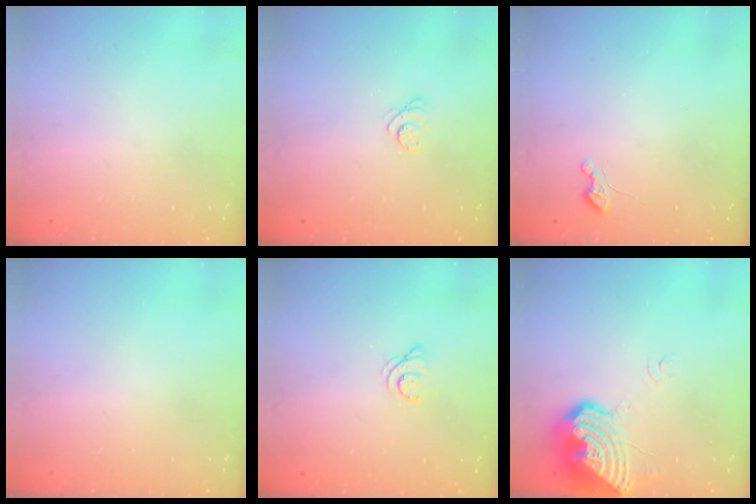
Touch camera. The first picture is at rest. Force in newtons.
{"total": 2.7, "press": 2.7, "slide": 0.3}
{"total": 3.7, "press": 3.6, "slide": 0.5}
{"total": 0.0}
{"total": 2.5, "press": 2.5, "slide": 0.3}
{"total": 15.5, "press": 15.4, "slide": 2.1}